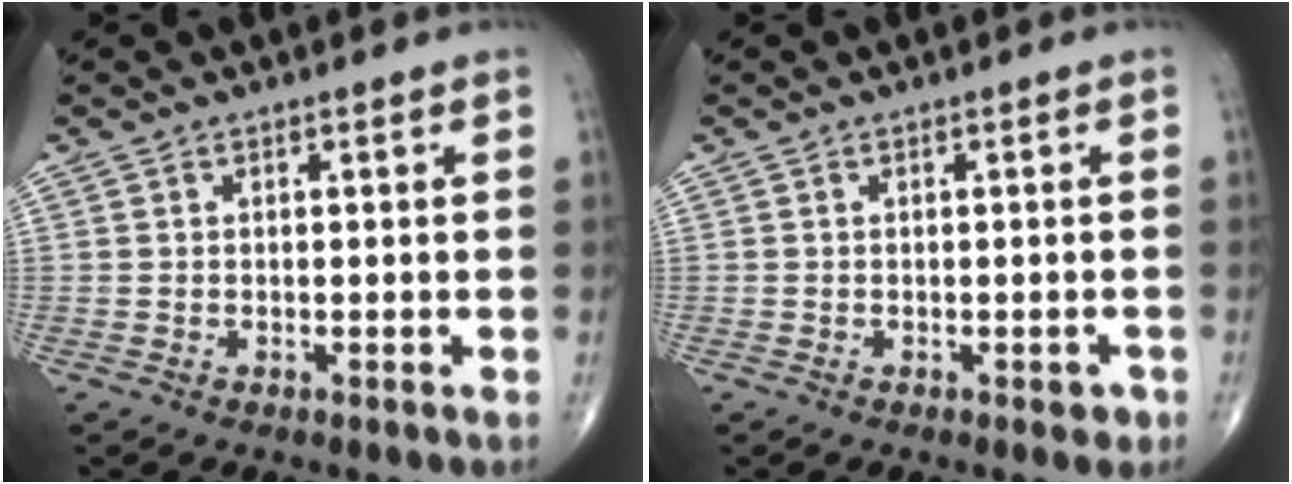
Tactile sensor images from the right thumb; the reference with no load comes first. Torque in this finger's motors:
{"motor_torque": [0.03, 0.20, -0.15, -0.08, 0.00]}